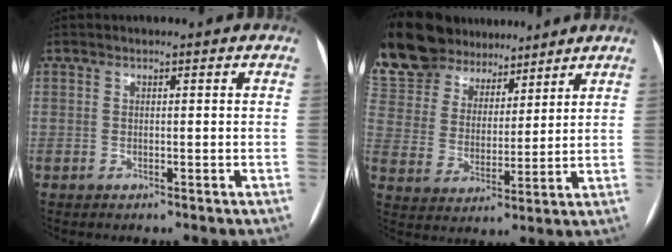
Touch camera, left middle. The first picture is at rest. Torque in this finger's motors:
{"motor_torque": [0.42, -0.29, 1.05, 0.21]}